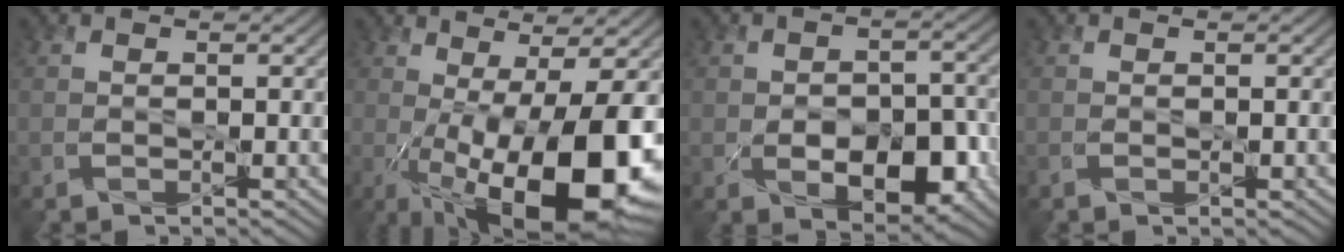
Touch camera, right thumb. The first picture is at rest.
{"total": 16.8, "force": [-3.8, 5.9, 15.3], "torque": [-0.250, -0.018, -0.049]}
{"total": 8.6, "force": [-2.6, 5.3, 6.2], "torque": [-0.102, -0.023, -0.031]}
{"total": 0.7, "force": [-0.3, 0.3, 0.6], "torque": [-0.012, -0.004, -0.003]}